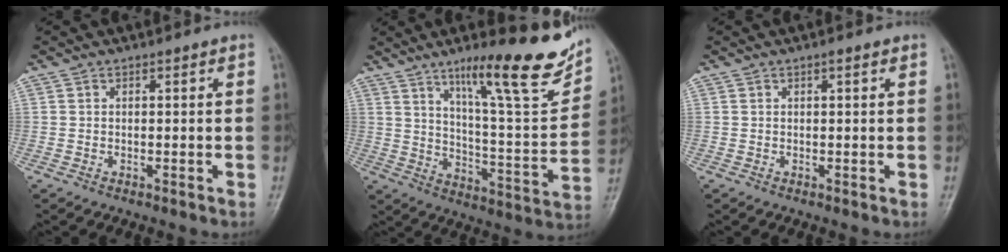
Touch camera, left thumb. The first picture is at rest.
{"total": 20.5, "force": [12.9, 3.9, 15.5], "torque": [-0.193, -0.062, 0.201]}
{"total": 0.9, "force": [0.4, 0.2, 0.7], "torque": [-0.012, 0.001, 0.004]}